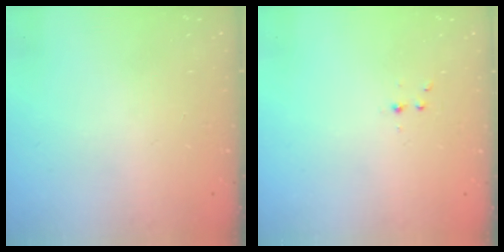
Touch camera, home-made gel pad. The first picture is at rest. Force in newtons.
{"total": 2.8, "press": 2.4, "slide": 1.5}